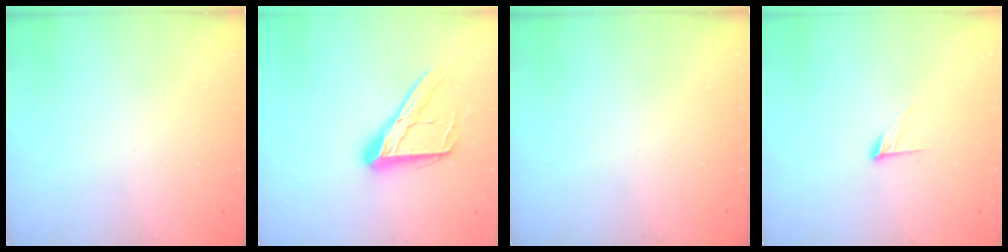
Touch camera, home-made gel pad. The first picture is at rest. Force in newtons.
{"total": 15.7, "press": 15.7, "slide": 1.5}
{"total": 0.0}
{"total": 6.8, "press": 6.8, "slide": 0.6}